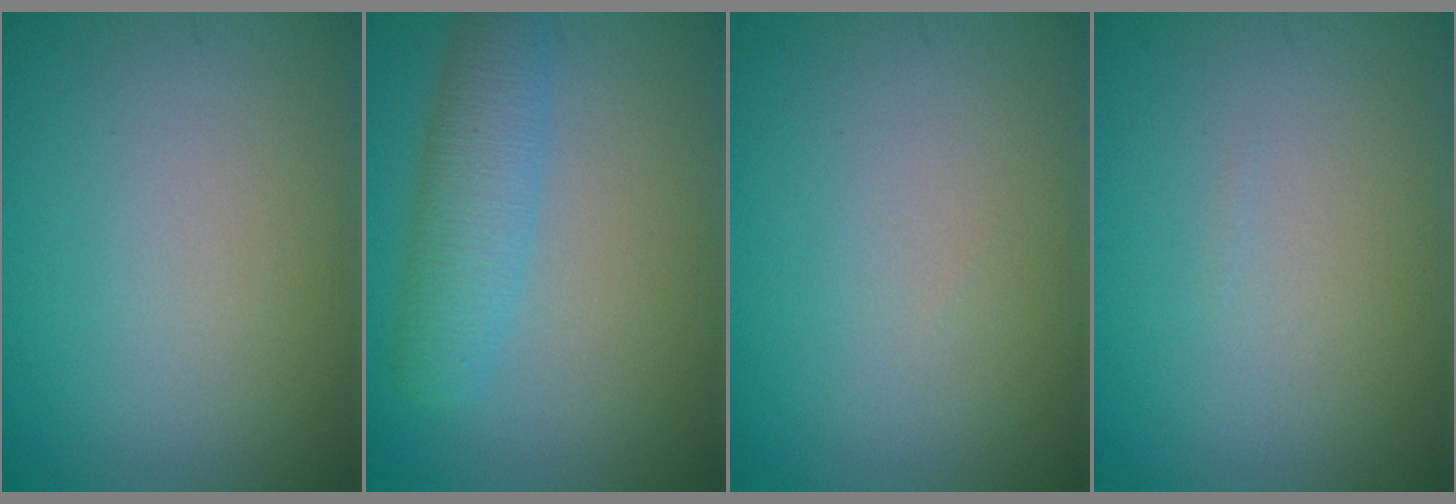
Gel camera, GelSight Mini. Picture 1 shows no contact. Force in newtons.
{"total": 3.9, "press": 3.9, "slide": 0.1}
{"total": 0.0}
{"total": 0.0}